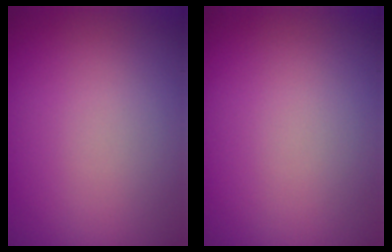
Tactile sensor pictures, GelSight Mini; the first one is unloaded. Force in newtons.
{"total": 0.0}